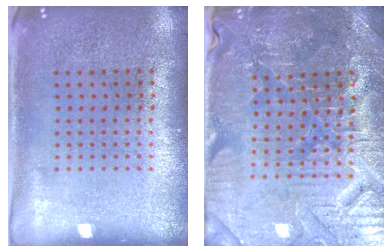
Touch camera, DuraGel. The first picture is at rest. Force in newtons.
{"total": 3.8, "press": 3.8, "slide": 0.6}